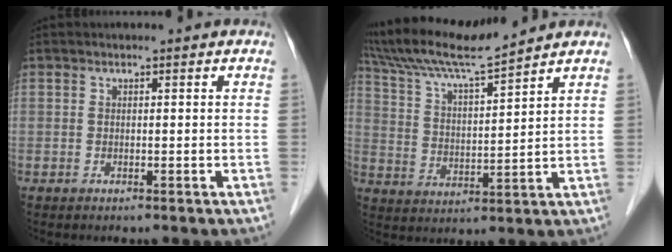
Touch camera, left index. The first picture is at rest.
{"total": 12.2, "force": [11.1, -0.8, 5.0], "torque": [-0.106, 0.015, 0.206]}